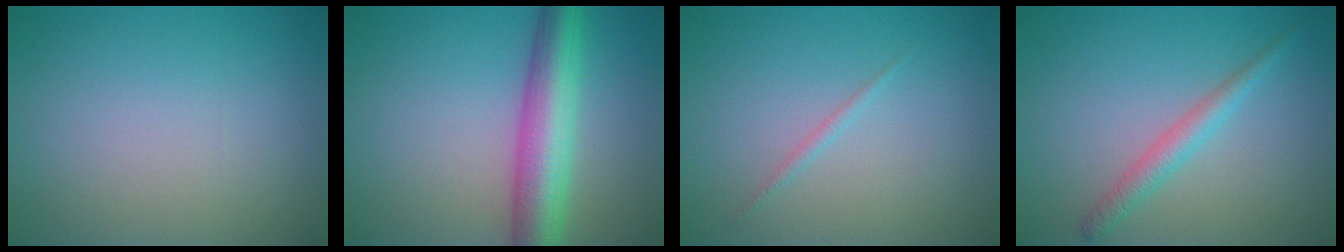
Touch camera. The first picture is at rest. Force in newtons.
{"total": 7.0, "press": 7.0, "slide": 0.2}
{"total": 0.6, "press": 0.6, "slide": 0.1}
{"total": 2.1, "press": 2.1, "slide": 0.1}